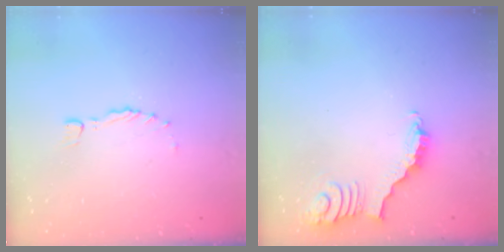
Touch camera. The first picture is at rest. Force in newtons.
{"total": 3.5, "press": 3.4, "slide": 0.7}